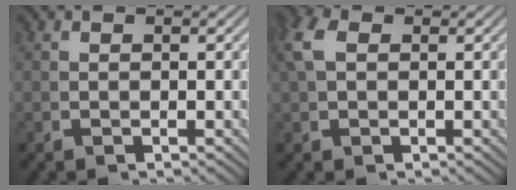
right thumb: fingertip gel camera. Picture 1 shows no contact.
{"total": 2.4, "force": [1.1, 1.5, 1.5], "torque": [-0.045, -0.004, 0.026]}